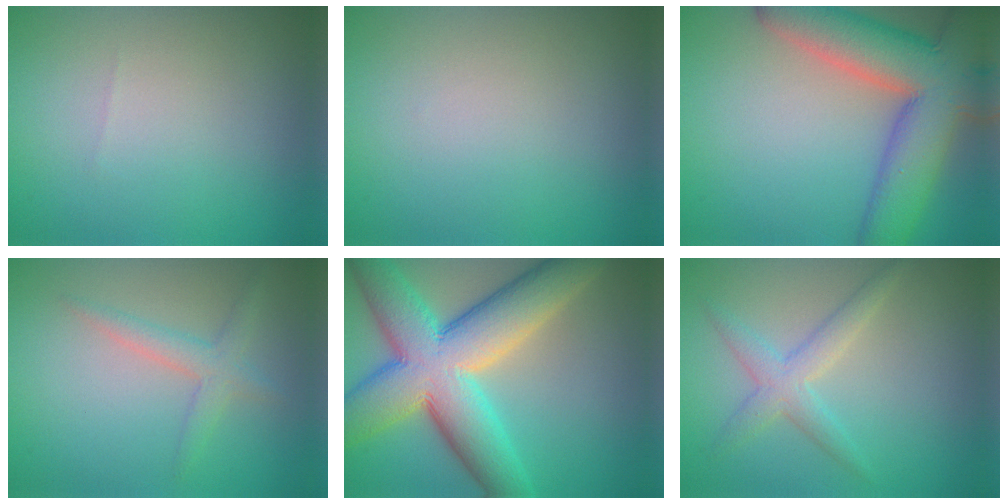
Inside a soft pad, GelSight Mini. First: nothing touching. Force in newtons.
{"total": 0.0}
{"total": 10.7, "press": 10.7, "slide": 0.7}
{"total": 2.1, "press": 2.1, "slide": 0.2}
{"total": 12.6, "press": 12.5, "slide": 0.8}
{"total": 2.6, "press": 2.6, "slide": 0.1}